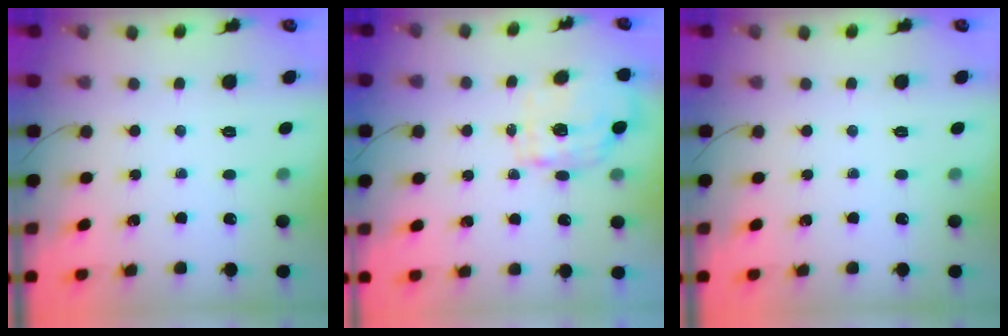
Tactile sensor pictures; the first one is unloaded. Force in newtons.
{"total": 2.0, "press": 1.8, "slide": 1.0}
{"total": 0.0}